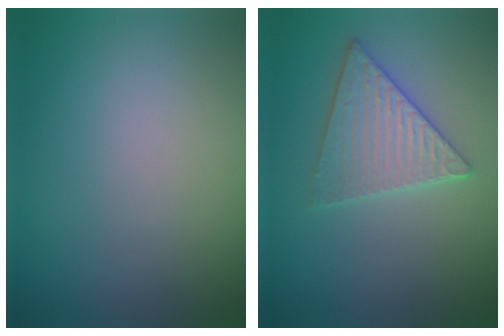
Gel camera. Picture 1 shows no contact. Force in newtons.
{"total": 3.4, "press": 3.4, "slide": 0.2}